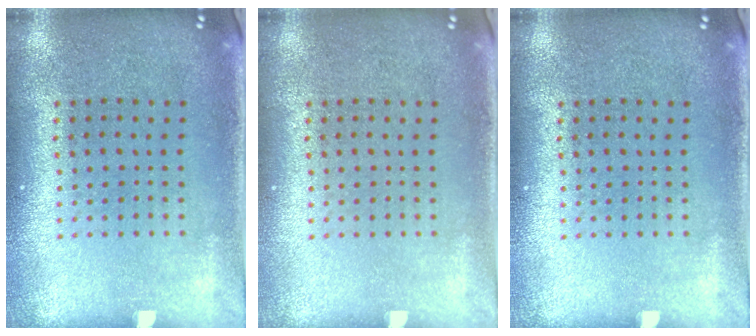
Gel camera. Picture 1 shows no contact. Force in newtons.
{"total": 0.0}
{"total": 0.0}